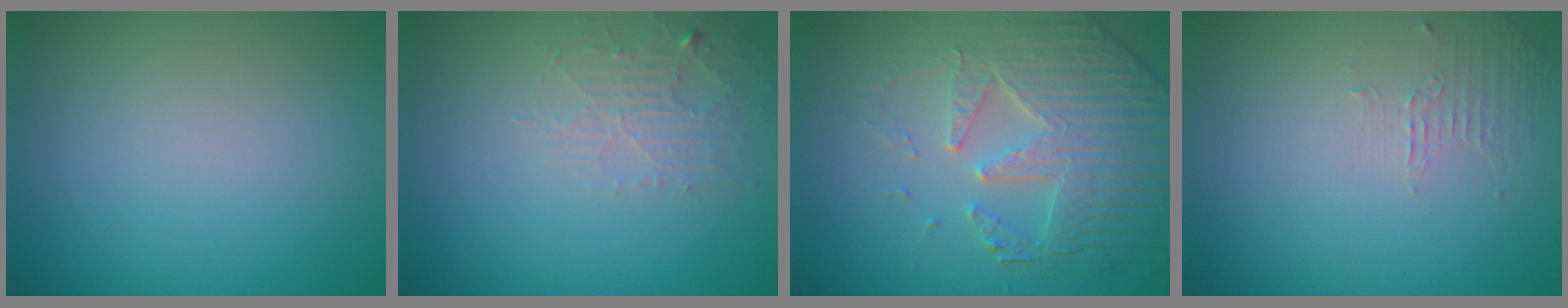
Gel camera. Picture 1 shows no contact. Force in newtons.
{"total": 2.2, "press": 2.2, "slide": 0.5}
{"total": 5.5, "press": 5.0, "slide": 2.4}
{"total": 1.1, "press": 0.2, "slide": 1.0}